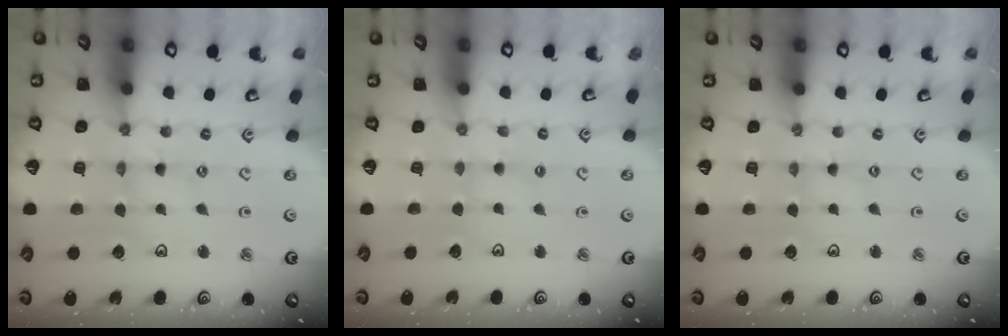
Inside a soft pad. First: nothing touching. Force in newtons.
{"total": 2.1, "press": 2.0, "slide": 0.4}
{"total": 0.0}